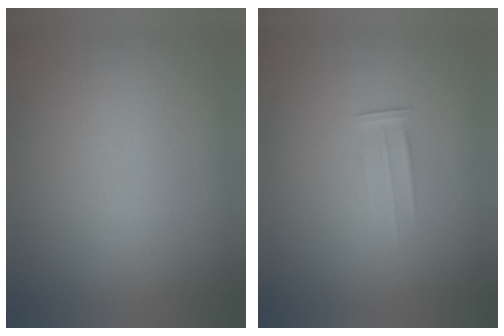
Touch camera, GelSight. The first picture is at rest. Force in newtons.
{"total": 1.7}